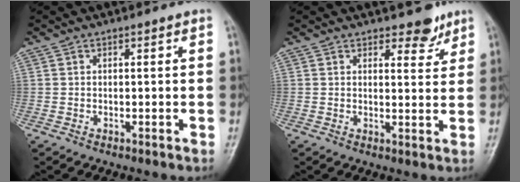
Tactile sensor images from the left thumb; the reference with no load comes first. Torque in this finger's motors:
{"motor_torque": [-0.09, -0.11, -0.10, -0.17, 0.05]}